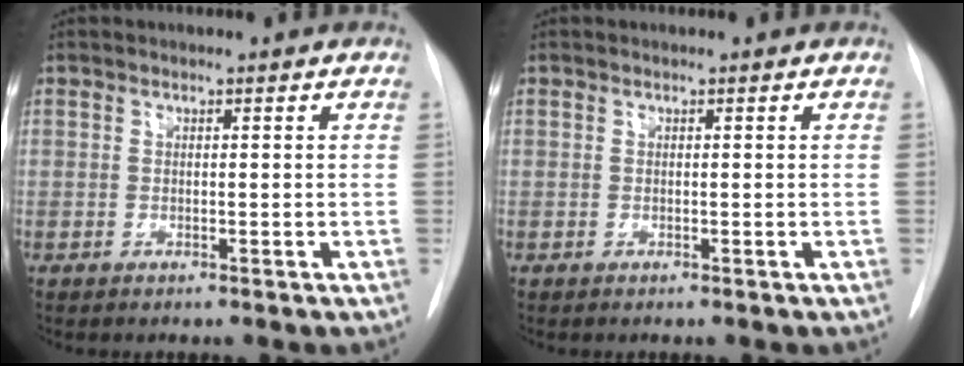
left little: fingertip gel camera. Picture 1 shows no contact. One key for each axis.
{"total": 0.0}